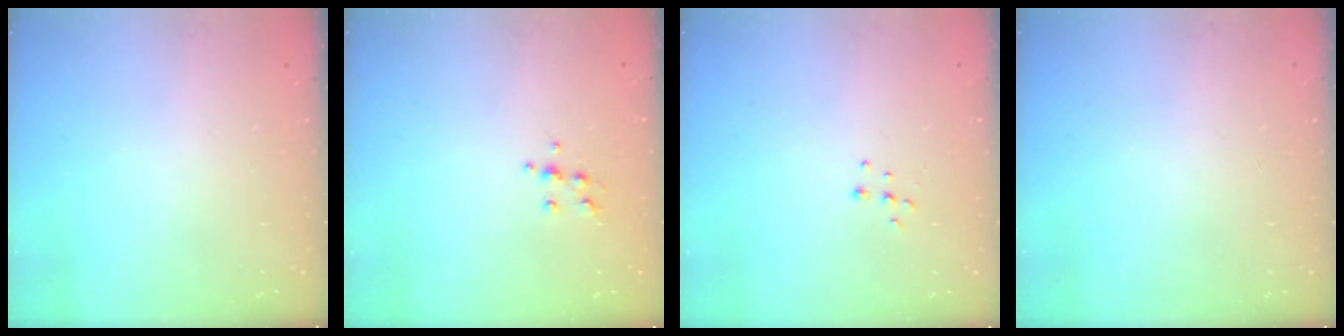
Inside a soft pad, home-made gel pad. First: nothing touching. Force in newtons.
{"total": 5.4, "press": 5.3, "slide": 1.1}
{"total": 5.2, "press": 5.1, "slide": 0.4}
{"total": 0.0}